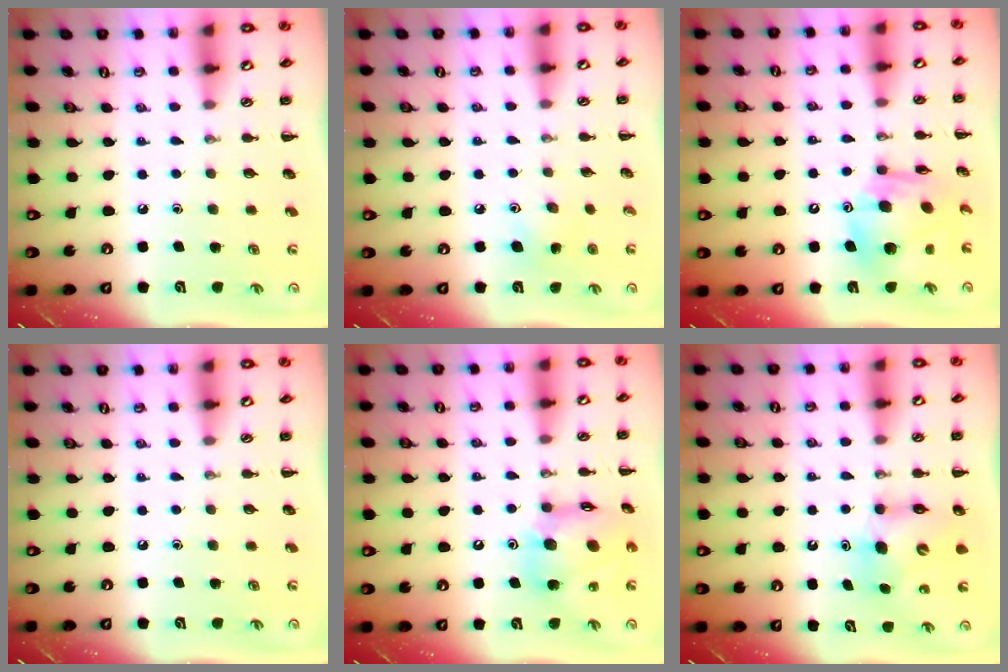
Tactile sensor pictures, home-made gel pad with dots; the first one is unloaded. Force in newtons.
{"total": 3.8, "press": 3.6, "slide": 1.2}
{"total": 10.6, "press": 10.1, "slide": 3.3}
{"total": 0.0}
{"total": 15.3, "press": 15.1, "slide": 2.5}
{"total": 6.5, "press": 6.5, "slide": 0.8}